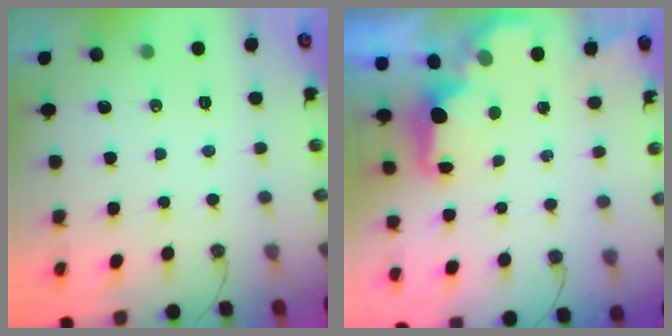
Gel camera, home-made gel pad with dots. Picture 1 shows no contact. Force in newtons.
{"total": 1.9, "press": 1.8, "slide": 0.7}